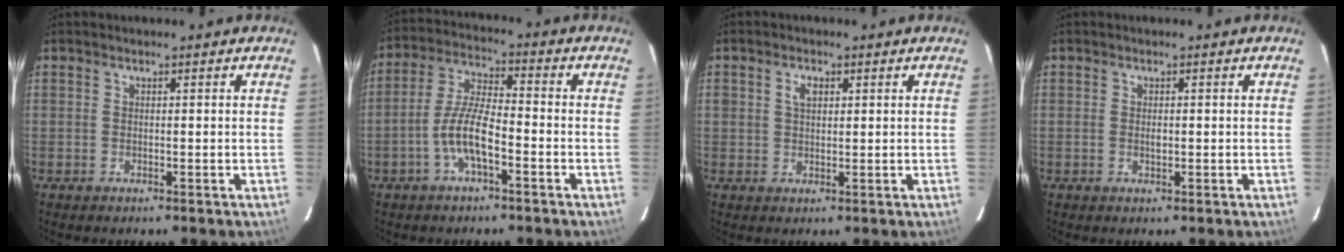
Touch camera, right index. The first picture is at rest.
{"total": 8.4, "force": [-3.7, 2.3, 7.1], "torque": [-0.155, 0.009, -0.071]}
{"total": 2.7, "force": [0.9, 1.9, 1.7], "torque": [-0.029, 0.007, 0.016]}
{"total": 1.4, "force": [-0.1, 0.8, 1.1], "torque": [-0.020, 0.001, -0.003]}